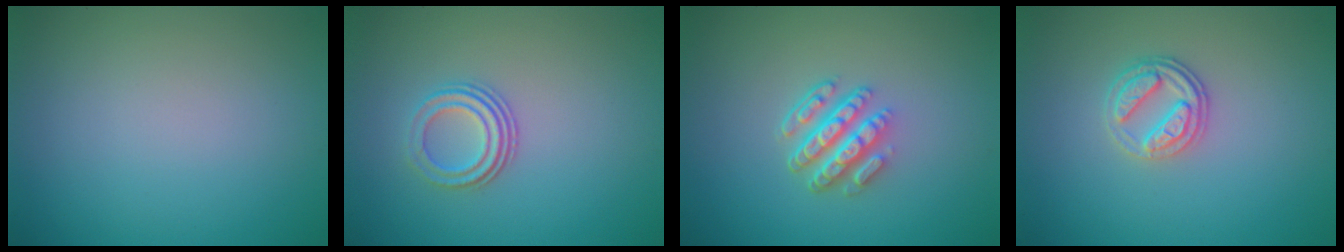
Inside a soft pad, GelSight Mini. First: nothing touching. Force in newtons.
{"total": 2.8, "press": 2.1, "slide": 1.9}
{"total": 4.7, "press": 3.4, "slide": 3.2}
{"total": 2.7, "press": 2.4, "slide": 1.1}